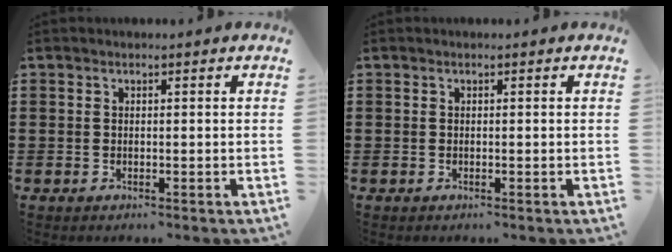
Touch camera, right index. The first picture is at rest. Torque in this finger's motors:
{"motor_torque": [0.00, 0.02, 0.00, 0.00]}